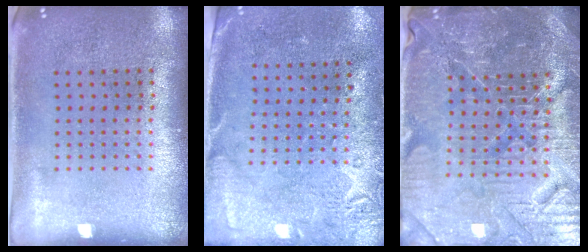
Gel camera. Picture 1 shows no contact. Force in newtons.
{"total": 2.7, "press": 2.2, "slide": 1.5}
{"total": 5.5, "press": 5.1, "slide": 2.0}